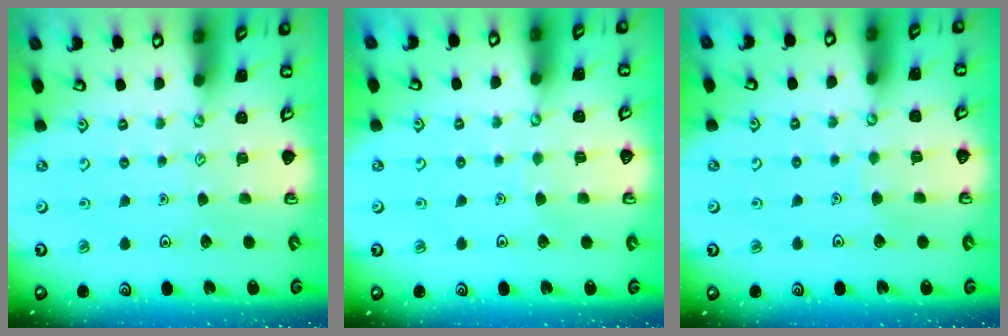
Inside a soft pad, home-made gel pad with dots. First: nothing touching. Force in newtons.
{"total": 1.4, "press": 1.4, "slide": 0.1}
{"total": 2.7, "press": 2.7, "slide": 0.2}